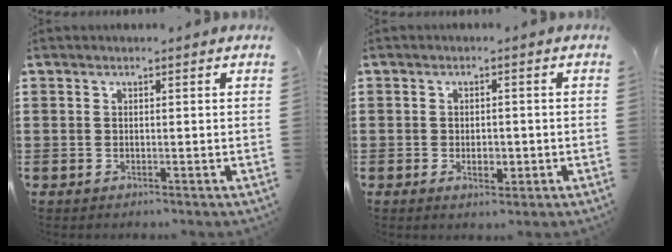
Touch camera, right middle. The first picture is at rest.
{"total": 2.8, "force": [-0.7, 1.4, 2.3], "torque": [-0.036, -0.003, -0.014]}